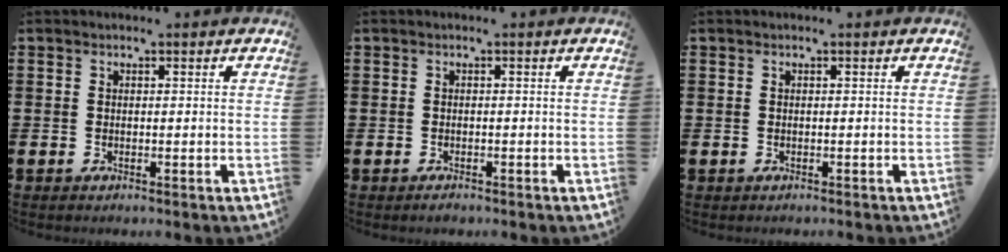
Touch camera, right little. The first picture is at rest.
{"total": 0.6, "force": [-0.4, 0.2, 0.4], "torque": [0.000, -0.005, -0.009]}
{"total": 0.0}